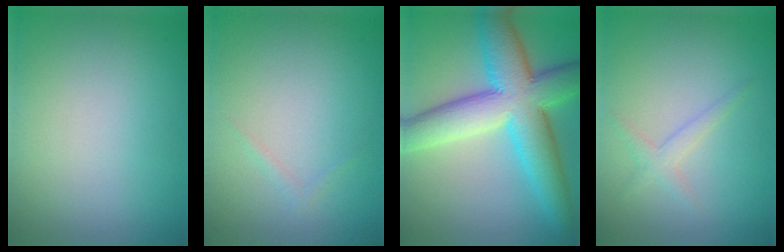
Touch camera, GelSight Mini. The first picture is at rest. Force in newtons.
{"total": 0.6, "press": 0.6, "slide": 0.0}
{"total": 10.5, "press": 10.5, "slide": 0.4}
{"total": 1.3, "press": 1.3, "slide": 0.1}